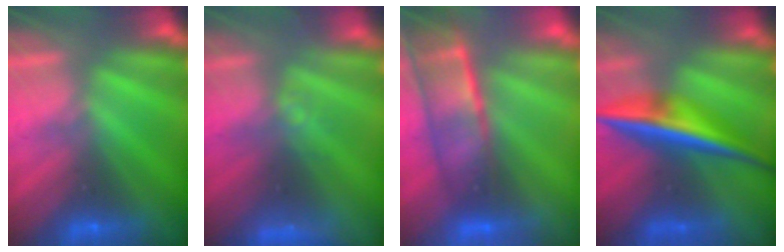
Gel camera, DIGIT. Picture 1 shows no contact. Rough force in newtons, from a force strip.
{"total": 3.4}
{"total": 7.2}
{"total": 7.2}